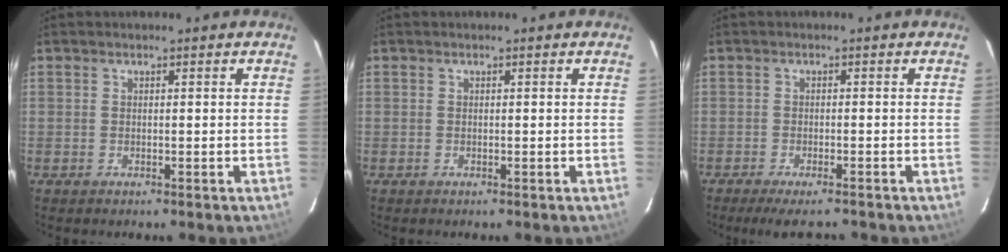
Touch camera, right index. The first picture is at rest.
{"total": 0.0}
{"total": 6.3, "force": [-5.3, 1.2, 3.1], "torque": [-0.069, -0.015, -0.085]}